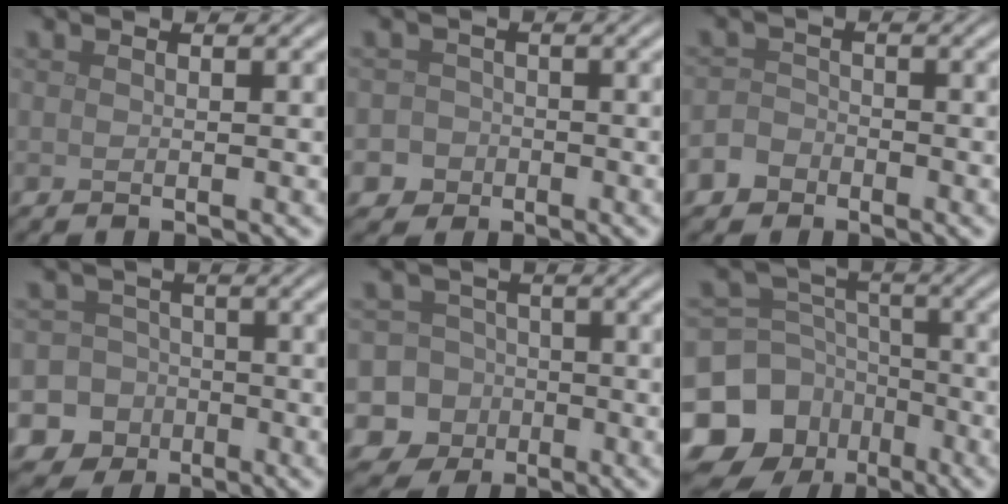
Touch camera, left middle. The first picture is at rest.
{"total": 3.3, "force": [-1.7, 2.8, 0.3], "torque": [0.022, -0.002, -0.034]}
{"total": 2.9, "force": [-2.0, 2.1, 0.5], "torque": [0.009, -0.001, -0.042]}
{"total": 10.6, "force": [-5.3, 9.1, 1.1], "torque": [-0.018, -0.031, -0.109]}
{"total": 11.0, "force": [-4.7, 9.8, 1.4], "torque": [-0.039, -0.018, -0.100]}
{"total": 15.5, "force": [-8.4, 12.5, 4.0], "torque": [-0.108, -0.051, -0.151]}